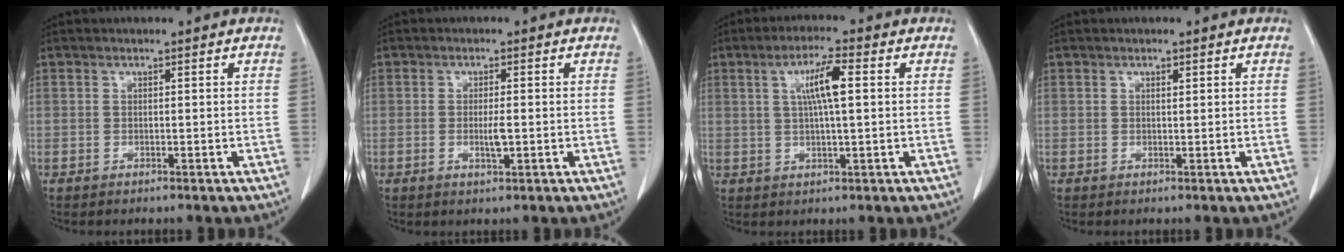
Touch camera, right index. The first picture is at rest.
{"total": 2.5, "force": [-0.5, 0.4, 2.4], "torque": [-0.049, -0.003, -0.007]}
{"total": 6.1, "force": [1.4, 0.5, 5.9], "torque": [-0.108, 0.006, 0.025]}
{"total": 0.6, "force": [0.4, 0.1, 0.5], "torque": [-0.011, -0.003, 0.006]}